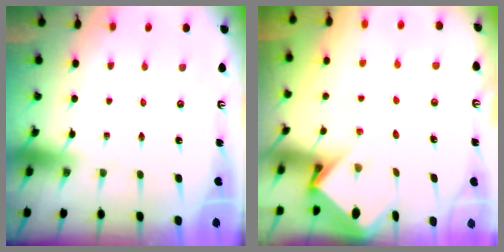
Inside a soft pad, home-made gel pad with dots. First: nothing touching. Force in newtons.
{"total": 3.8, "press": 3.8, "slide": 0.3}